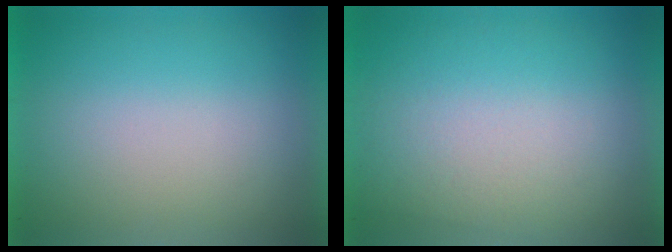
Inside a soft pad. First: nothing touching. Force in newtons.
{"total": 2.6}